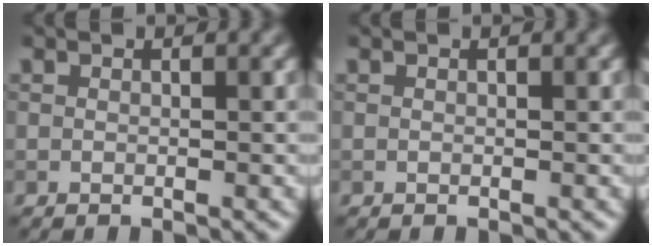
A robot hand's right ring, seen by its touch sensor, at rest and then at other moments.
{"total": 0.0}